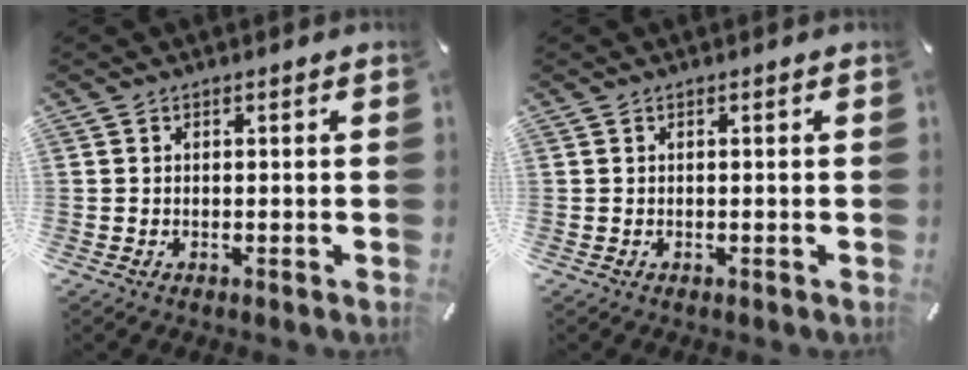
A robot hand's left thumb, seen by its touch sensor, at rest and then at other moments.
{"total": 0.0}